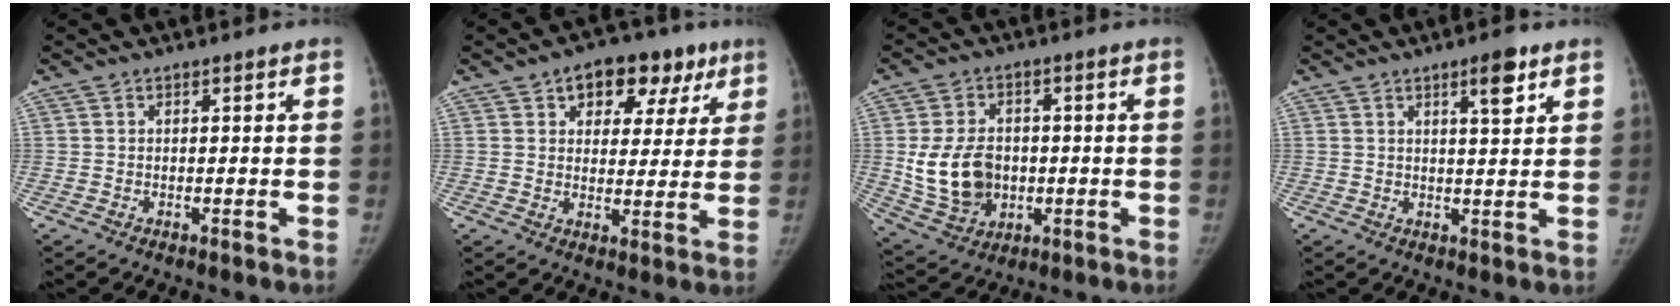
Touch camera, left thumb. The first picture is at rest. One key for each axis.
{"total": 12.3, "fx": 6.3, "fy": 7.9, "fz": 7.1, "tx": -0.038, "ty": -0.002, "tz": 0.083}
{"total": 12.8, "fx": -0.5, "fy": 9.9, "fz": 8.0, "tx": -0.118, "ty": -0.001, "tz": 0.007}
{"total": 5.0, "fx": 2.8, "fy": 1.2, "fz": 3.9, "tx": -0.049, "ty": -0.016, "tz": 0.042}